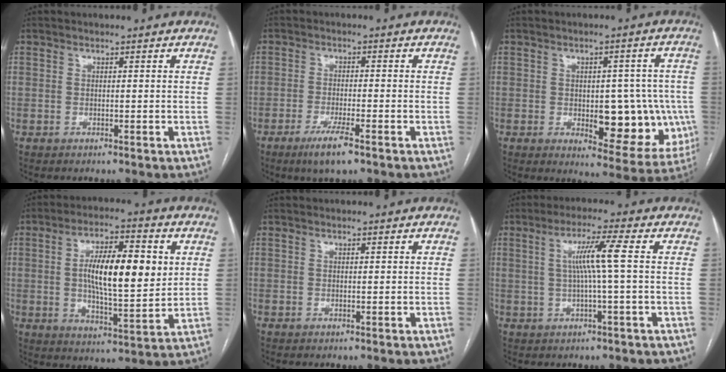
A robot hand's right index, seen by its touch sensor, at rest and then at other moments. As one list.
[{"total": 5.1, "force": [-3.3, 0.6, 3.9], "torque": [-0.077, -0.009, -0.058]}, {"total": 13.3, "force": [-2.0, 6.1, 11.7], "torque": [-0.130, 0.009, -0.007]}, {"total": 14.0, "force": [2.2, 3.9, 13.3], "torque": [-0.230, 0.007, 0.033]}, {"total": 0.0}, {"total": 6.1, "force": [0.7, -1.1, 6.0], "torque": [-0.109, 0.008, 0.018]}]